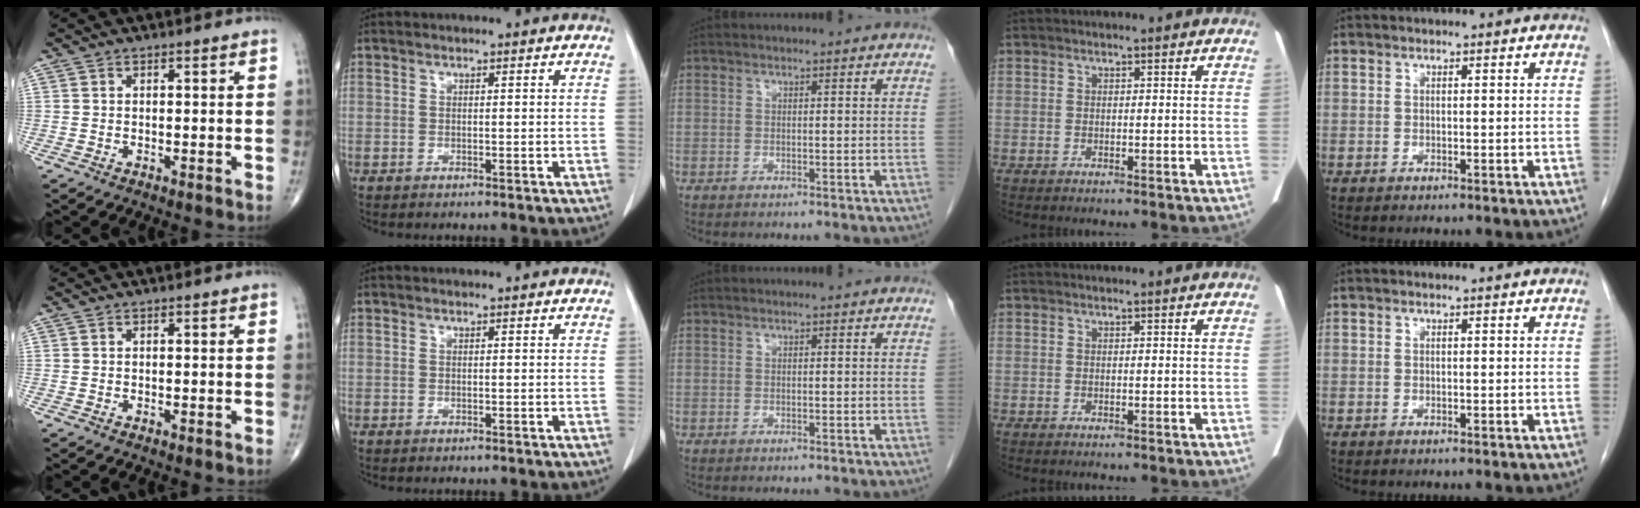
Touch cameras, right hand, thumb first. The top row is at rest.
{}